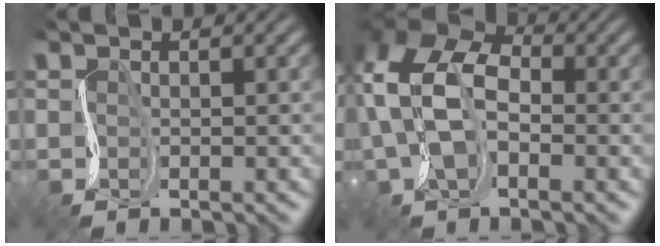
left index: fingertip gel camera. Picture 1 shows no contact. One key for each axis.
{"total": 8.7, "fx": 0.0, "fy": 5.6, "fz": 6.6, "tx": -0.153, "ty": 0.010, "tz": -0.009}